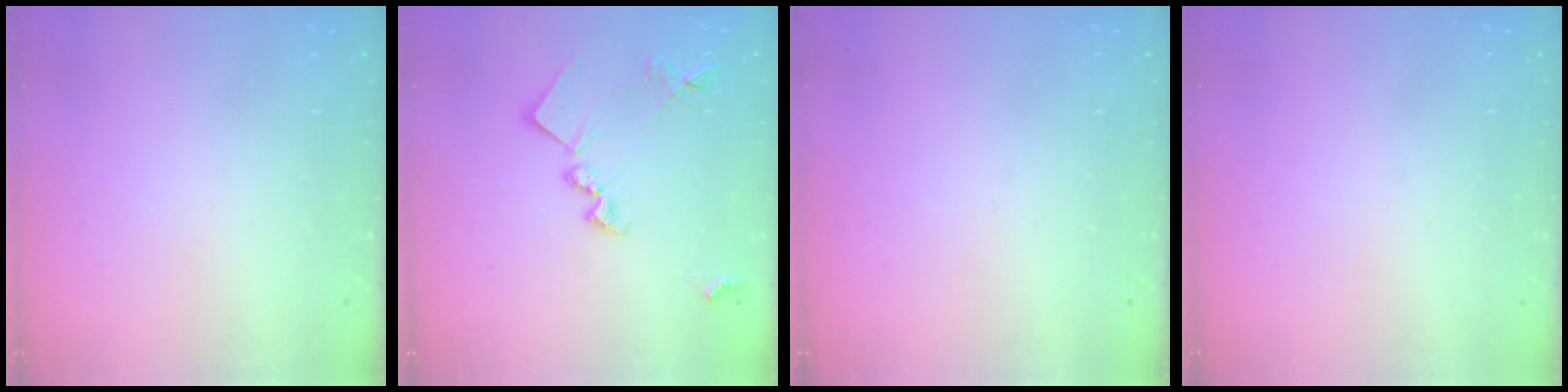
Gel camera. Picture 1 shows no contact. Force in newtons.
{"total": 15.6, "press": 15.5, "slide": 0.9}
{"total": 0.0}
{"total": 0.0}